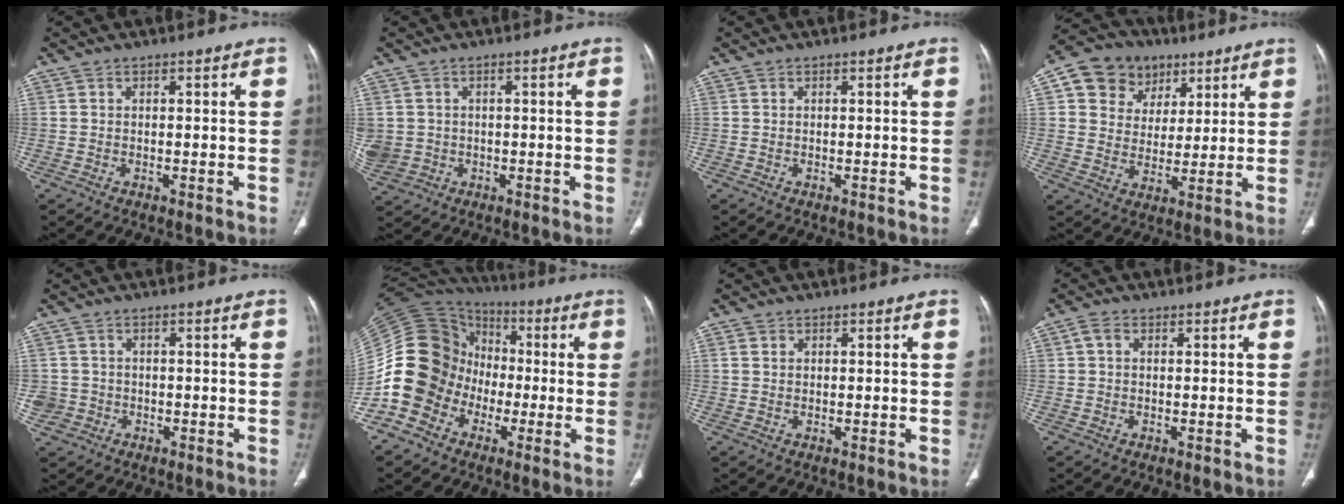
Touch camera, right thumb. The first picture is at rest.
{"total": 6.1, "force": [-0.7, 5.7, 2.3], "torque": [-0.063, 0.007, 0.003]}
{"total": 0.0}
{"total": 12.7, "force": [5.9, 10.4, 4.3], "torque": [-0.041, -0.004, 0.101]}
{"total": 3.3, "force": [-0.9, 3.2, 0.2], "torque": [0.011, 0.014, -0.017]}
{"total": 18.0, "force": [-5.5, 15.7, 6.9], "torque": [-0.124, 0.071, -0.103]}
{"total": 1.2, "force": [0.5, 1.0, 0.5], "torque": [-0.008, 0.000, 0.009]}
{"total": 1.8, "force": [0.3, 1.3, 1.2], "torque": [-0.022, 0.009, 0.005]}